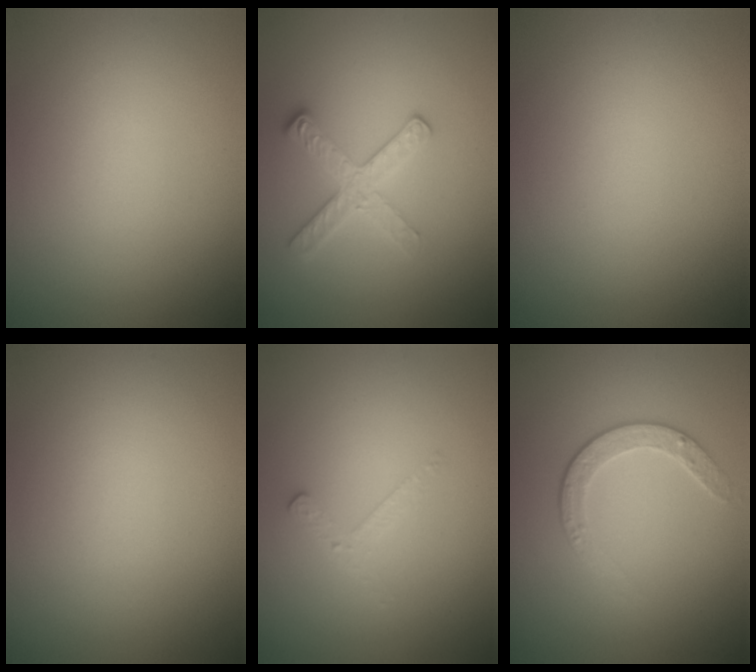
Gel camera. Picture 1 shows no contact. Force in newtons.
{"total": 2.6, "press": 2.4, "slide": 0.9}
{"total": 0.0}
{"total": 0.0}
{"total": 1.6, "press": 1.5, "slide": 0.4}
{"total": 2.2, "press": 1.6, "slide": 1.5}